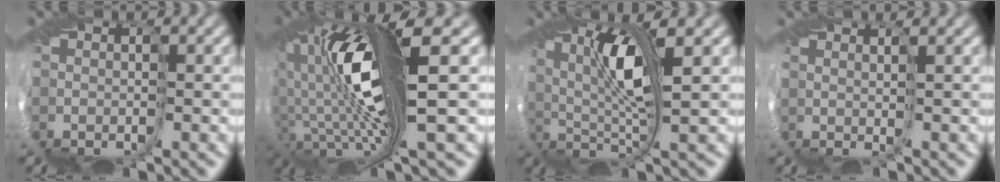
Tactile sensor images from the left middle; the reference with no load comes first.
{"total": 11.5, "force": [0.9, 2.0, 11.2], "torque": [-0.206, -0.002, 0.021]}
{"total": 6.5, "force": [2.1, 0.7, 6.1], "torque": [-0.126, 0.010, 0.035]}
{"total": 2.6, "force": [2.1, 0.2, 1.6], "torque": [-0.004, 0.031, 0.008]}